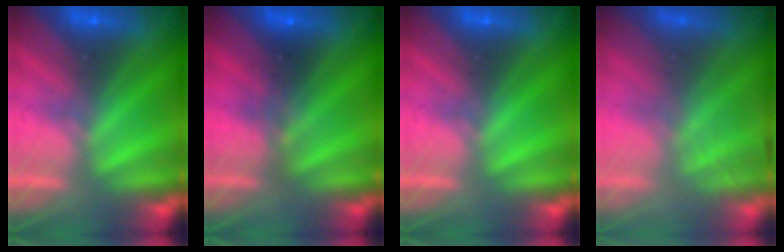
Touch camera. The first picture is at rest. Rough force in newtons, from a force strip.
{"total": 2.3}
{"total": 0.0}
{"total": 2.5}